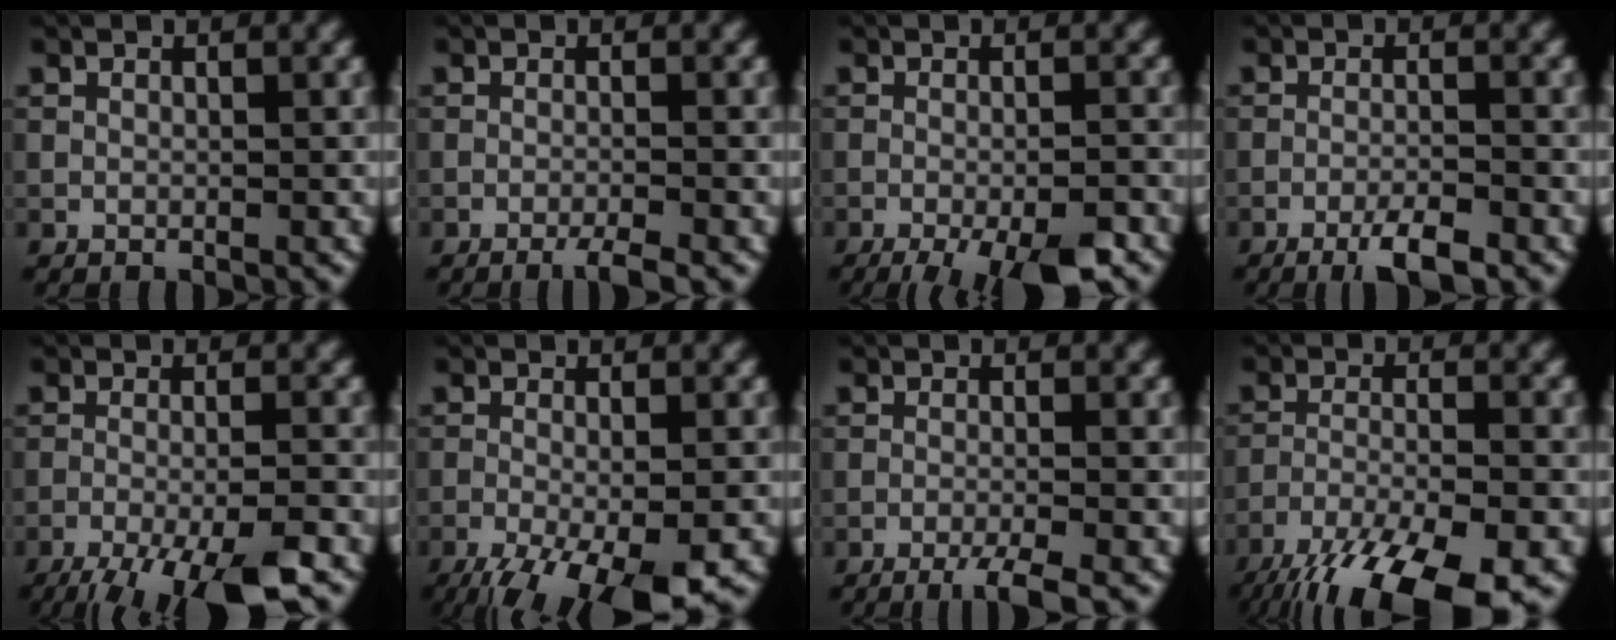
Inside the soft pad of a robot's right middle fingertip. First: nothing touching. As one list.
[{"total": 2.4, "force": [-1.6, 0.2, 1.8], "torque": [-0.024, 0.001, -0.035]}, {"total": 8.6, "force": [-5.7, 2.1, 6.0], "torque": [-0.092, -0.023, -0.081]}, {"total": 3.6, "force": [-2.4, 0.5, 2.6], "torque": [-0.048, 0.001, -0.048]}, {"total": 9.4, "force": [-6.8, 1.9, 6.3], "torque": [-0.098, -0.025, -0.106]}, {"total": 9.6, "force": [-5.7, 2.8, 7.2], "torque": [-0.129, -0.030, -0.088]}, {"total": 3.3, "force": [-2.1, 0.4, 2.5], "torque": [-0.037, 0.002, -0.046]}, {"total": 12.6, "force": [-9.2, 3.3, 8.0], "torque": [-0.150, -0.041, -0.147]}]